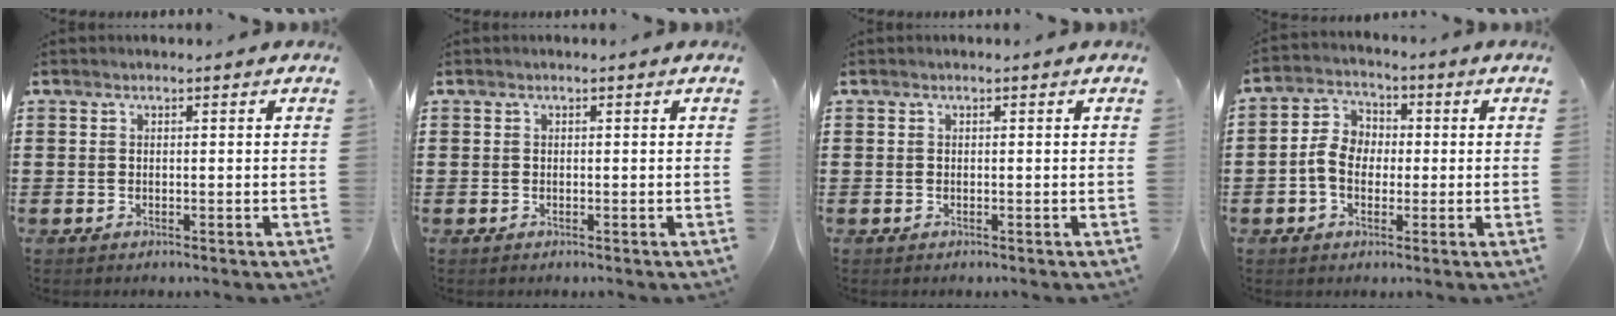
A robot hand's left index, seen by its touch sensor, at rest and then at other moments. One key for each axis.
{"total": 0.0}
{"total": 0.0}
{"total": 5.6, "fx": -0.9, "fy": 4.2, "fz": 3.6, "tx": -0.086, "ty": 0.009, "tz": -0.021}